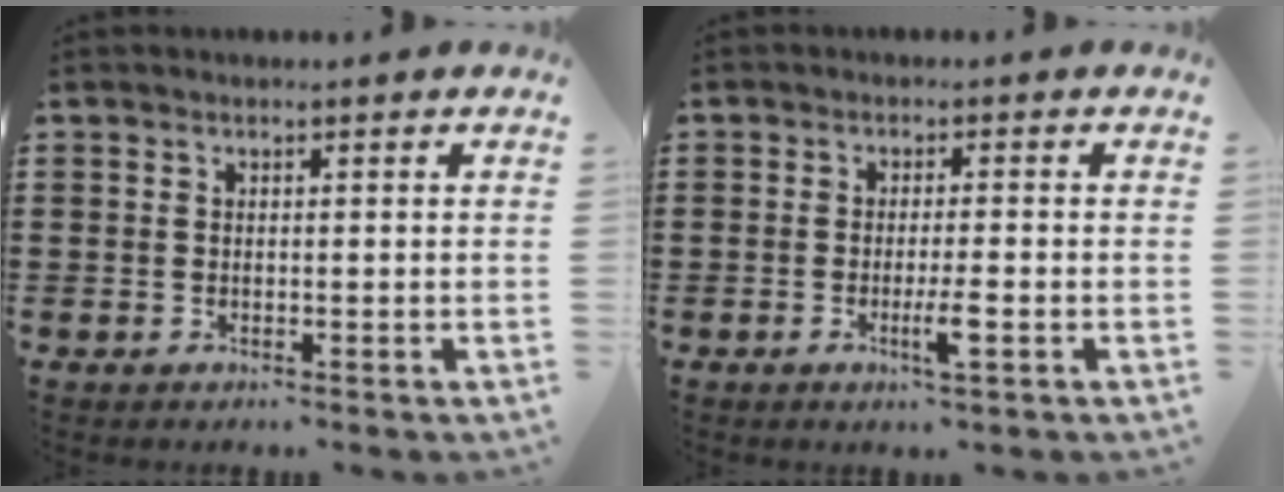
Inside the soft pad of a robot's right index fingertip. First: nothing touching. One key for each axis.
{"total": 3.7, "fx": -1.5, "fy": 0.1, "fz": 3.4, "tx": -0.064, "ty": -0.011, "tz": -0.028}